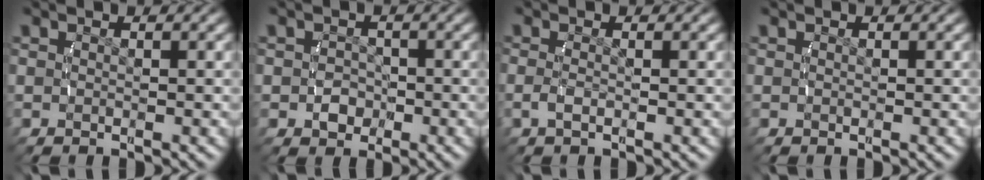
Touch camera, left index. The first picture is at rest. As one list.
[{"total": 1.9, "force": [-0.8, 1.6, 0.5], "torque": [0.002, -0.008, -0.011]}, {"total": 1.1, "force": [-0.6, -0.1, 1.0], "torque": [-0.029, -0.010, -0.005]}, {"total": 0.0}]